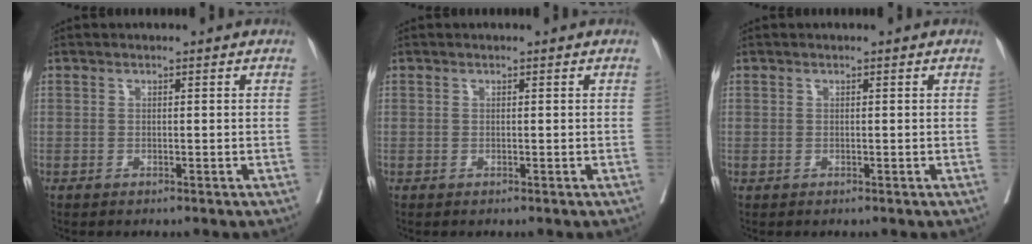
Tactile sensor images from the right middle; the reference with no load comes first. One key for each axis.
{"total": 0.0}
{"total": 0.0}